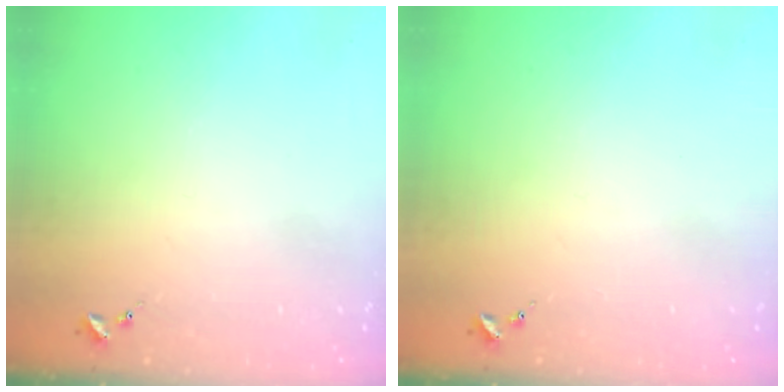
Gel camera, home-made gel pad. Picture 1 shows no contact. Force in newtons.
{"total": 0.0}